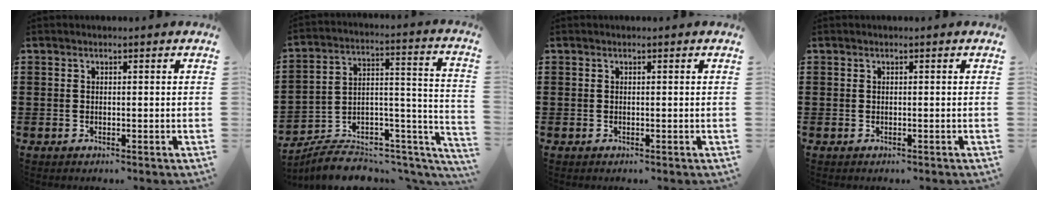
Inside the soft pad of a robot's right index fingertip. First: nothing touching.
{"total": 6.9, "force": [-5.9, 2.6, 2.4], "torque": [-0.037, 0.009, -0.109]}
{"total": 0.0}
{"total": 0.0}